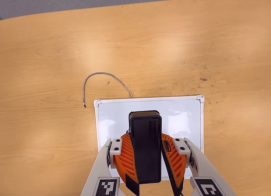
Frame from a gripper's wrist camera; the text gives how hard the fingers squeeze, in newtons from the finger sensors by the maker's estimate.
{"total": 10.5, "left": 10.6, "right": 10.4}